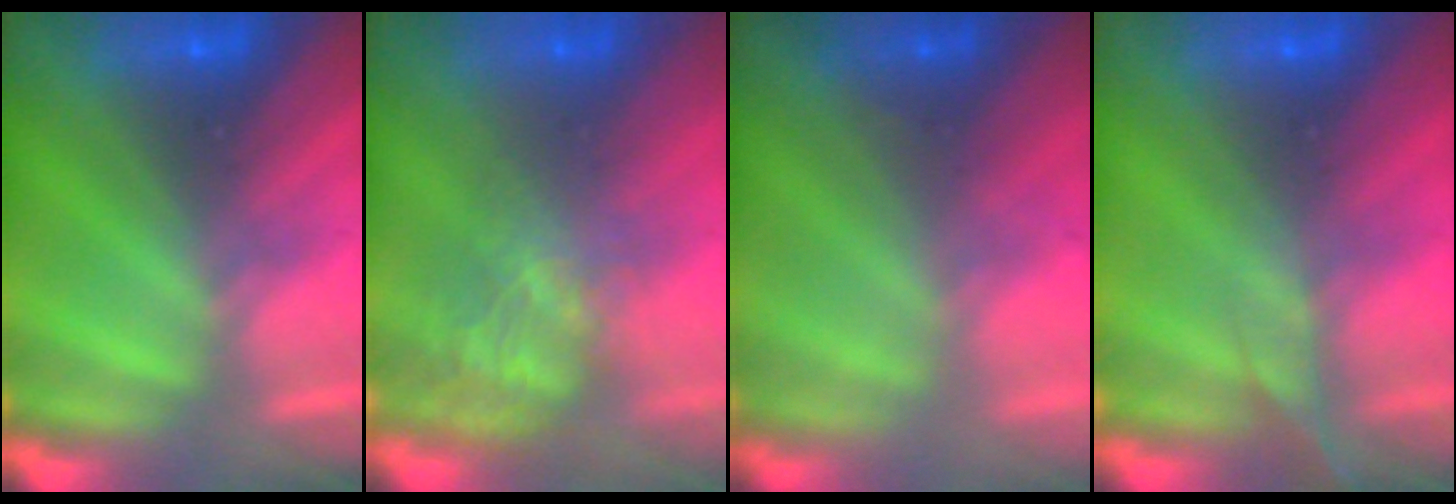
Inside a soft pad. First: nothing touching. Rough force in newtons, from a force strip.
{"total": 4.8}
{"total": 1.1}
{"total": 2.5}